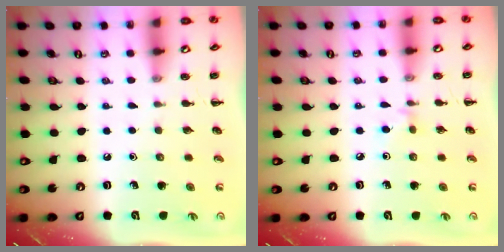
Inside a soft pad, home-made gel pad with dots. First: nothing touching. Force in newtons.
{"total": 2.7, "press": 2.5, "slide": 1.0}